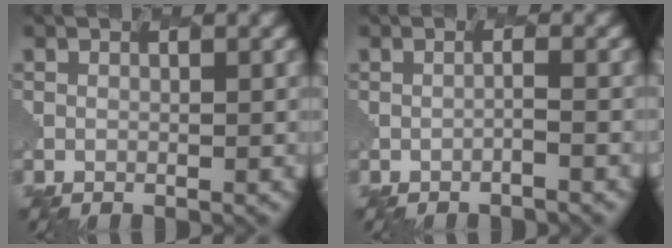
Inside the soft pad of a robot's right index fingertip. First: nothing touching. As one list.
[{"total": 1.4, "force": [-0.8, -0.6, -1.0], "torque": [-0.004, -0.003, -0.018]}]